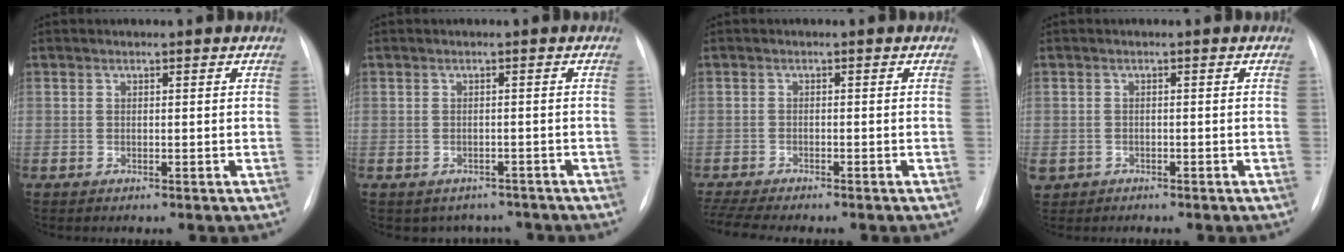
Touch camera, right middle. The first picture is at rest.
{"total": 4.3, "force": [-3.6, 2.4, 0.0], "torque": [0.011, 0.015, -0.041]}
{"total": 7.5, "force": [-6.5, 1.0, 3.6], "torque": [-0.064, -0.003, -0.101]}
{"total": 3.9, "force": [-2.3, 3.0, 0.8], "torque": [-0.024, 0.000, -0.036]}